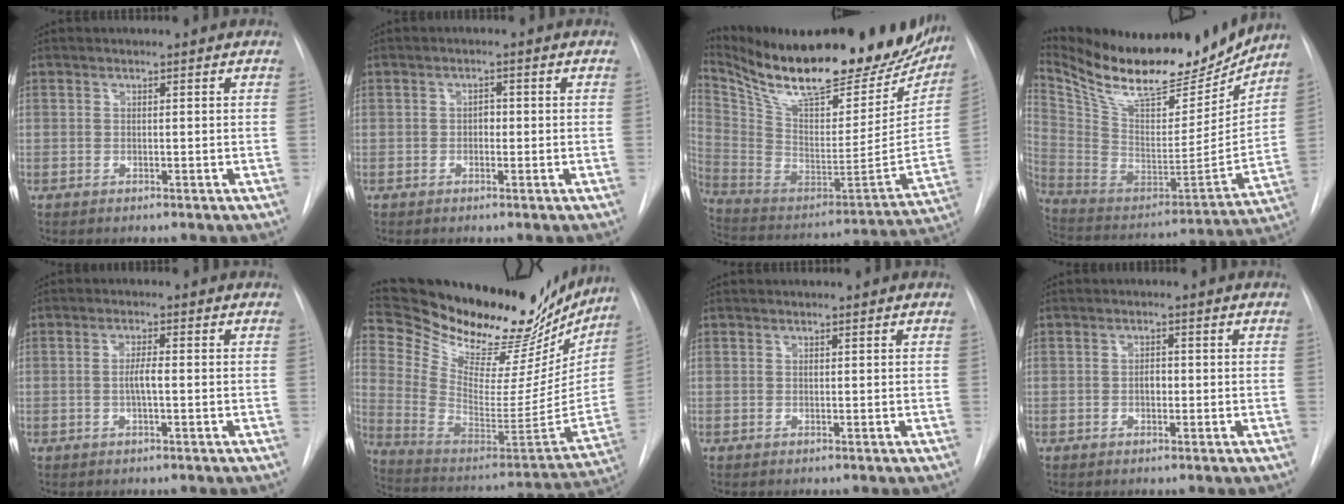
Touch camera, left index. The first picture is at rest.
{"total": 1.3, "force": [-0.1, 0.9, 0.9], "torque": [-0.010, 0.004, -0.004]}
{"total": 32.5, "force": [26.0, 9.0, 17.4], "torque": [-0.300, -0.040, 0.382]}
{"total": 25.6, "force": [22.1, 7.1, 10.9], "torque": [-0.209, -0.024, 0.353]}
{"total": 2.4, "force": [-0.3, 0.3, 2.4], "torque": [-0.046, 0.002, -0.007]}
{"total": 31.3, "force": [27.2, 9.4, 12.4], "torque": [-0.203, -0.056, 0.385]}
{"total": 0.0}
{"total": 1.5, "force": [-0.2, 1.0, 1.1], "torque": [-0.018, 0.003, -0.004]}